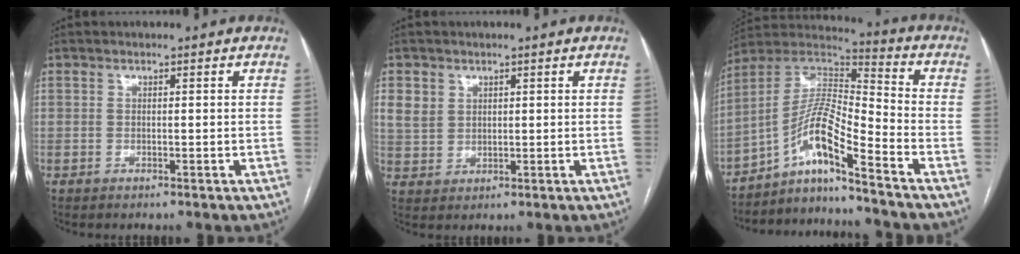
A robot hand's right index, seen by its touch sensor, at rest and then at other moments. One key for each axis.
{"total": 4.5, "fx": 2.0, "fy": 3.7, "fz": 1.4, "tx": -0.032, "ty": 0.007, "tz": 0.049}
{"total": 10.6, "fx": -7.0, "fy": 0.2, "fz": 8.0, "tx": -0.158, "ty": 0.021, "tz": -0.133}